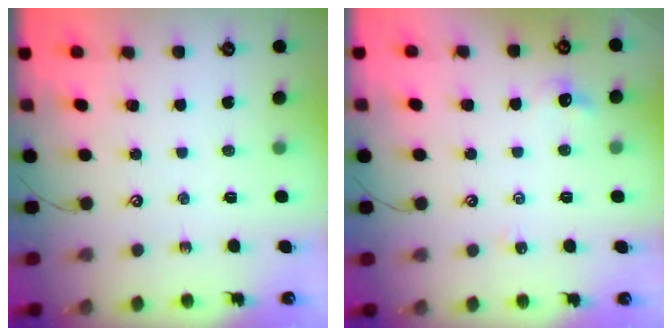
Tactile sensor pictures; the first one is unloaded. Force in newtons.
{"total": 1.3, "press": 1.2, "slide": 0.5}